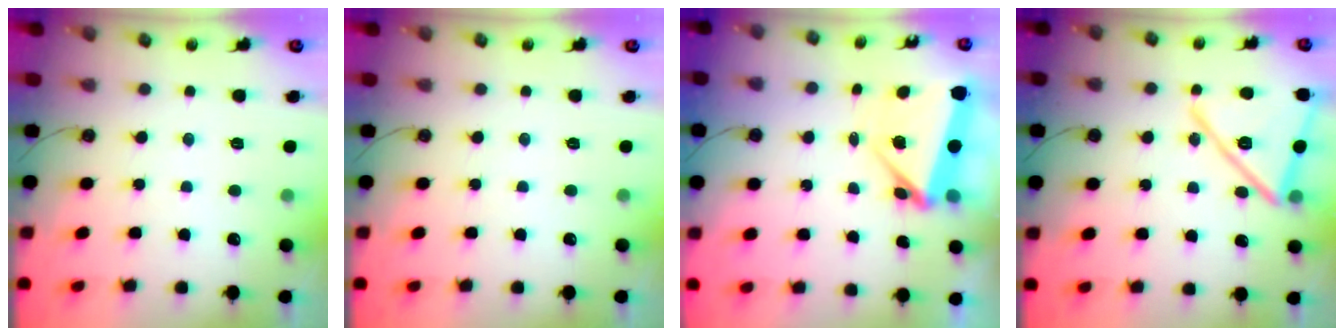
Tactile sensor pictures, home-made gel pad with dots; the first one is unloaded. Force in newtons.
{"total": 0.0}
{"total": 5.6, "press": 5.6, "slide": 0.2}
{"total": 19.0, "press": 18.9, "slide": 1.2}